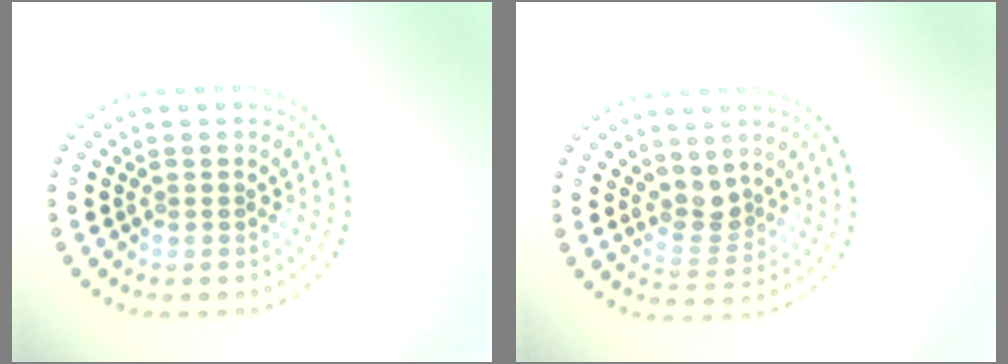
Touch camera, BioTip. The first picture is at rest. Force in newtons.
{"total": 2.3, "press": 1.8, "slide": 1.6}